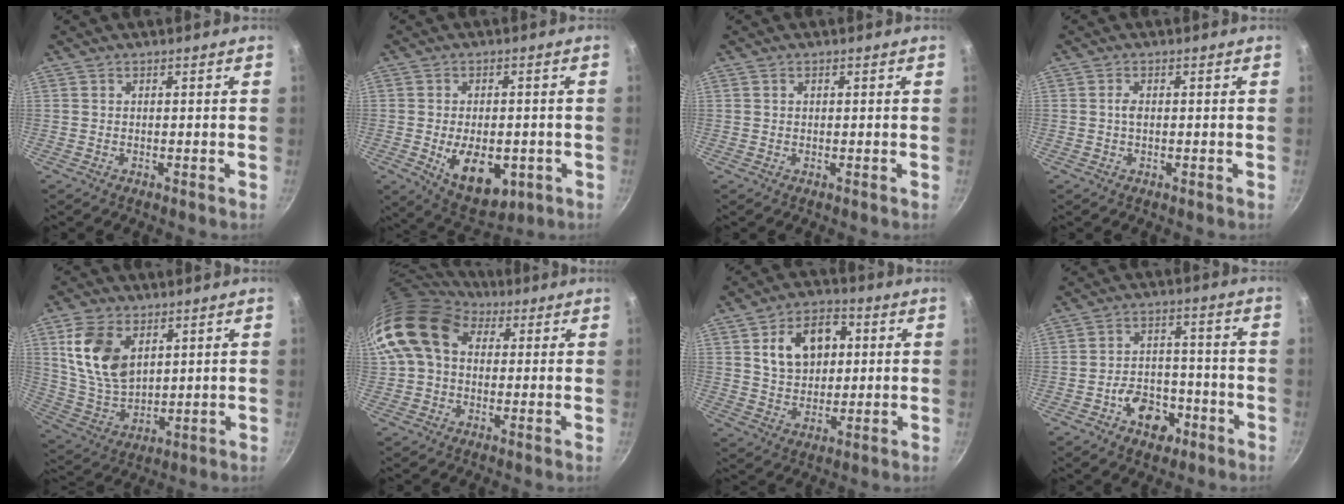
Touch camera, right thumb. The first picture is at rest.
{"total": 11.9, "force": [-3.0, 7.1, 9.1], "torque": [-0.110, -0.004, -0.027]}
{"total": 0.5, "force": [0.2, 0.4, 0.2], "torque": [-0.003, 0.003, 0.004]}
{"total": 1.5, "force": [0.0, 0.9, 1.2], "torque": [-0.021, 0.004, -0.001]}
{"total": 13.8, "force": [5.0, 8.8, 9.4], "torque": [-0.163, -0.026, 0.108]}
{"total": 13.8, "force": [3.9, 10.2, 8.4], "torque": [-0.134, 0.016, 0.055]}
{"total": 12.7, "force": [3.1, 9.0, 8.4], "torque": [-0.102, 0.002, 0.052]}
{"total": 8.8, "force": [-4.4, 6.0, 4.7], "torque": [-0.047, 0.036, -0.069]}